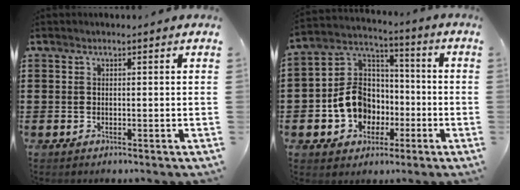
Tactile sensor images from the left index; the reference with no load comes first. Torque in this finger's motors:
{"motor_torque": [1.81, 0.33, 0.86, 0.09]}